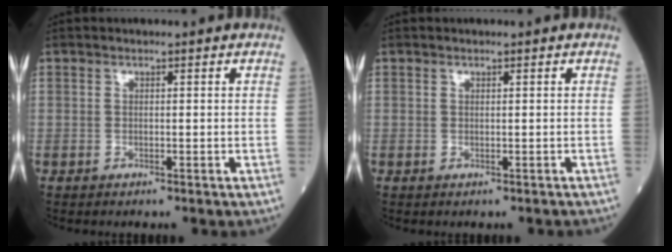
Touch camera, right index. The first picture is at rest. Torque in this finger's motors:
{"motor_torque": [-0.04, 0.00, -0.06, -0.02]}